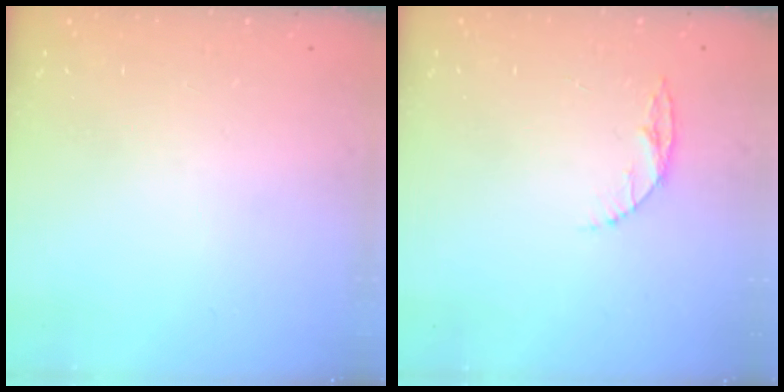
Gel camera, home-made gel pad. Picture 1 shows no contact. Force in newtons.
{"total": 5.0, "press": 5.0, "slide": 0.5}